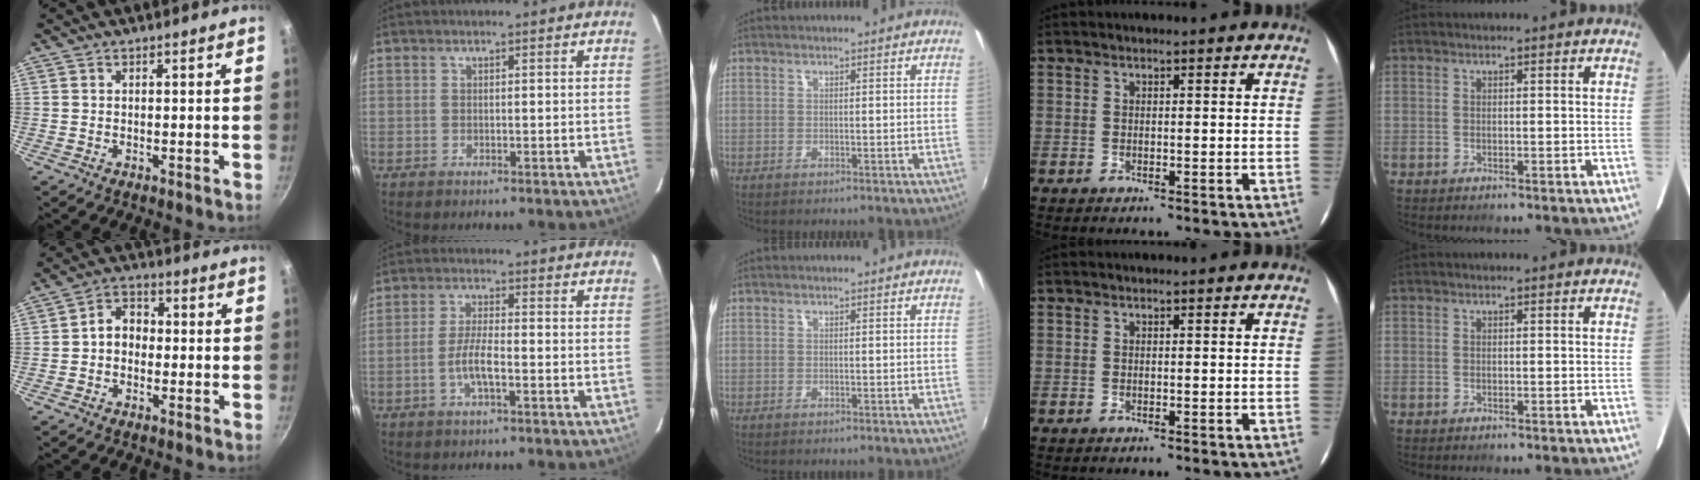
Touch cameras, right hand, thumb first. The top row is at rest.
{"thumb": {"total": 5.6, "force": [-0.6, 4.4, 3.4], "torque": [-0.028, 0.021, -0.022]}, "index": {"total": 4.9, "force": [-2.0, 1.0, 4.4], "torque": [-0.090, 0.000, -0.038]}}